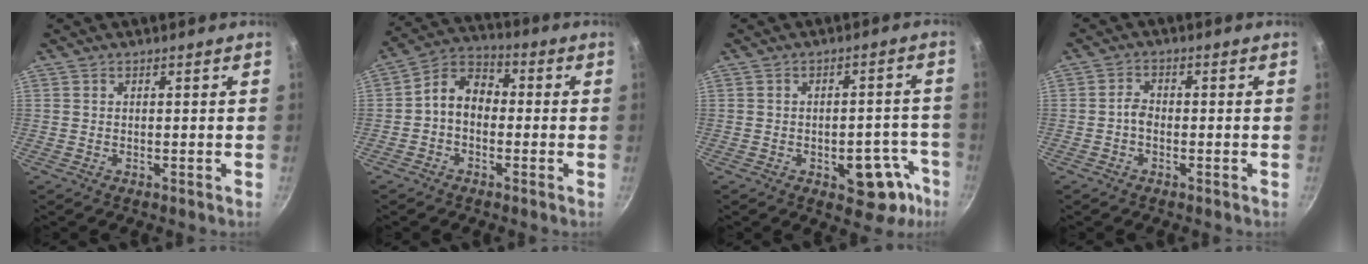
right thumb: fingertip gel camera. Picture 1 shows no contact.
{"total": 7.6, "force": [-1.1, 5.6, 5.0], "torque": [-0.066, 0.034, -0.038]}
{"total": 11.1, "force": [-5.0, 6.1, 7.8], "torque": [-0.028, 0.037, -0.057]}
{"total": 2.2, "force": [-0.9, 1.5, 1.5], "torque": [-0.025, 0.015, -0.021]}